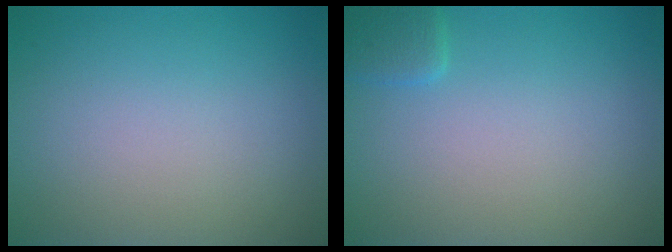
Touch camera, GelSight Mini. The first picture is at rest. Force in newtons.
{"total": 1.5, "press": 1.5, "slide": 0.1}